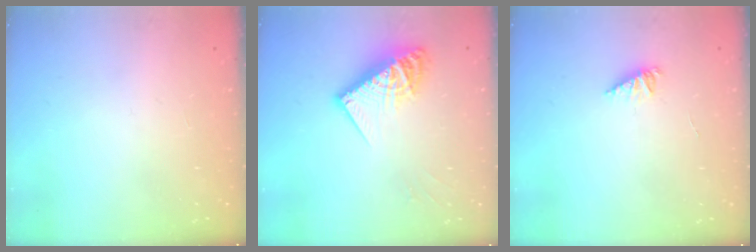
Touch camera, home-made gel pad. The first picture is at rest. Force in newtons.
{"total": 13.1, "press": 13.0, "slide": 0.9}
{"total": 1.7, "press": 1.6, "slide": 0.4}